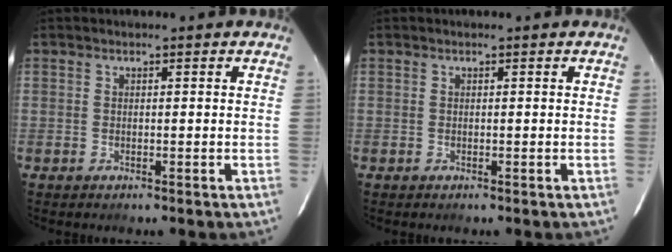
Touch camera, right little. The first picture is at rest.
{"total": 0.0}